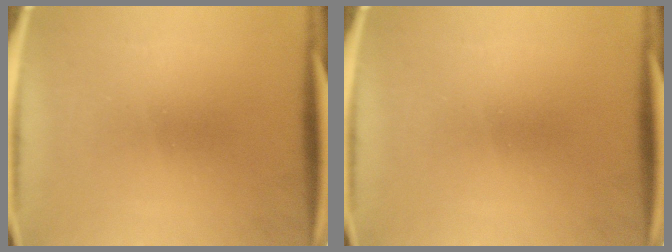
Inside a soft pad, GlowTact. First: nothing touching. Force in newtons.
{"total": 0.0}